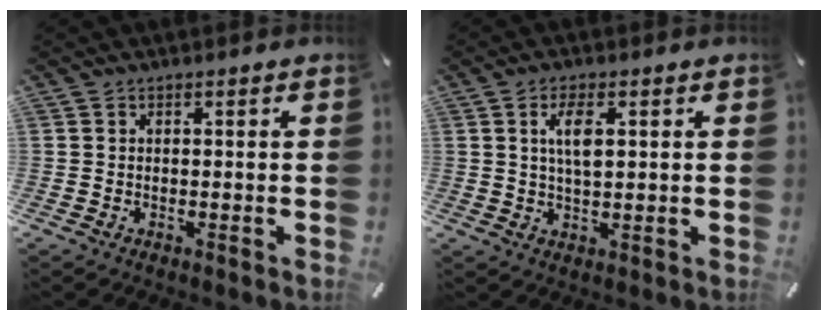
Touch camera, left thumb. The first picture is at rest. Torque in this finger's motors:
{"motor_torque": [0.89, 0.87, 0.41, -0.46, 0.04]}